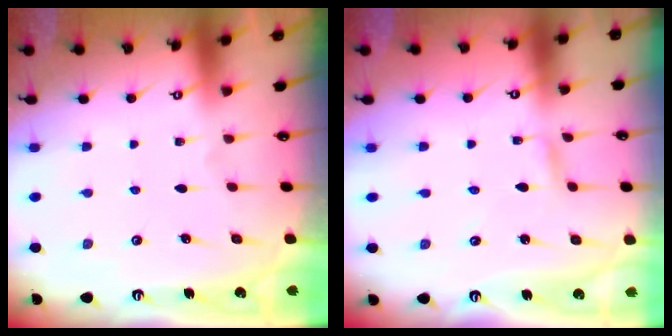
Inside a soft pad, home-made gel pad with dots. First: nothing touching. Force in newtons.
{"total": 2.5, "press": 2.5, "slide": 0.2}